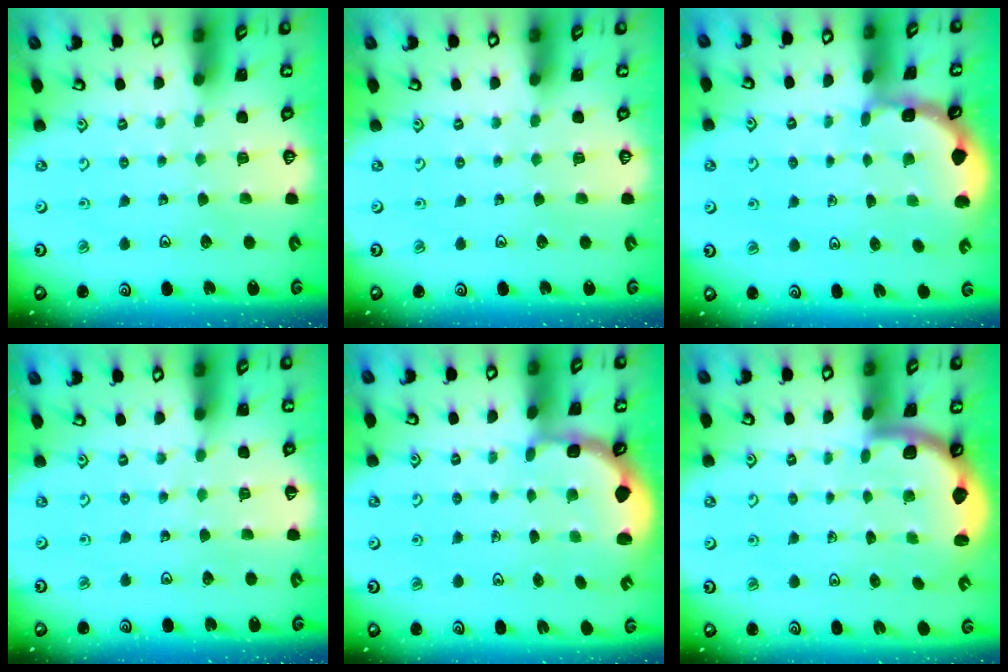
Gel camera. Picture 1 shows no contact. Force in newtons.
{"total": 0.0}
{"total": 2.0, "press": 2.0, "slide": 0.3}
{"total": 1.7, "press": 1.7, "slide": 0.2}
{"total": 2.6, "press": 1.8, "slide": 1.9}
{"total": 1.8, "press": 1.8, "slide": 0.1}